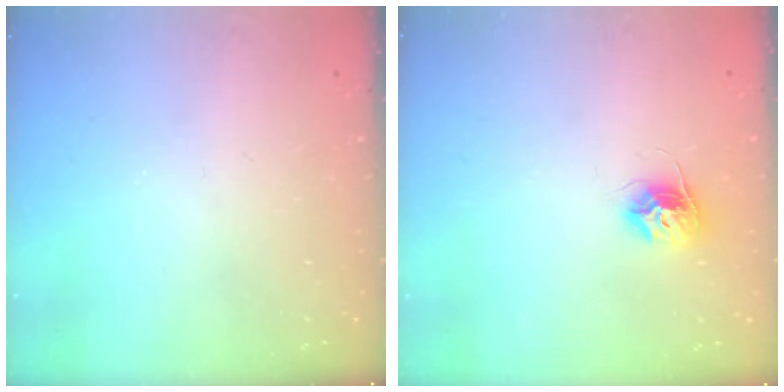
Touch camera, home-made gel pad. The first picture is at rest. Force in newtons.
{"total": 9.3, "press": 9.3, "slide": 0.5}